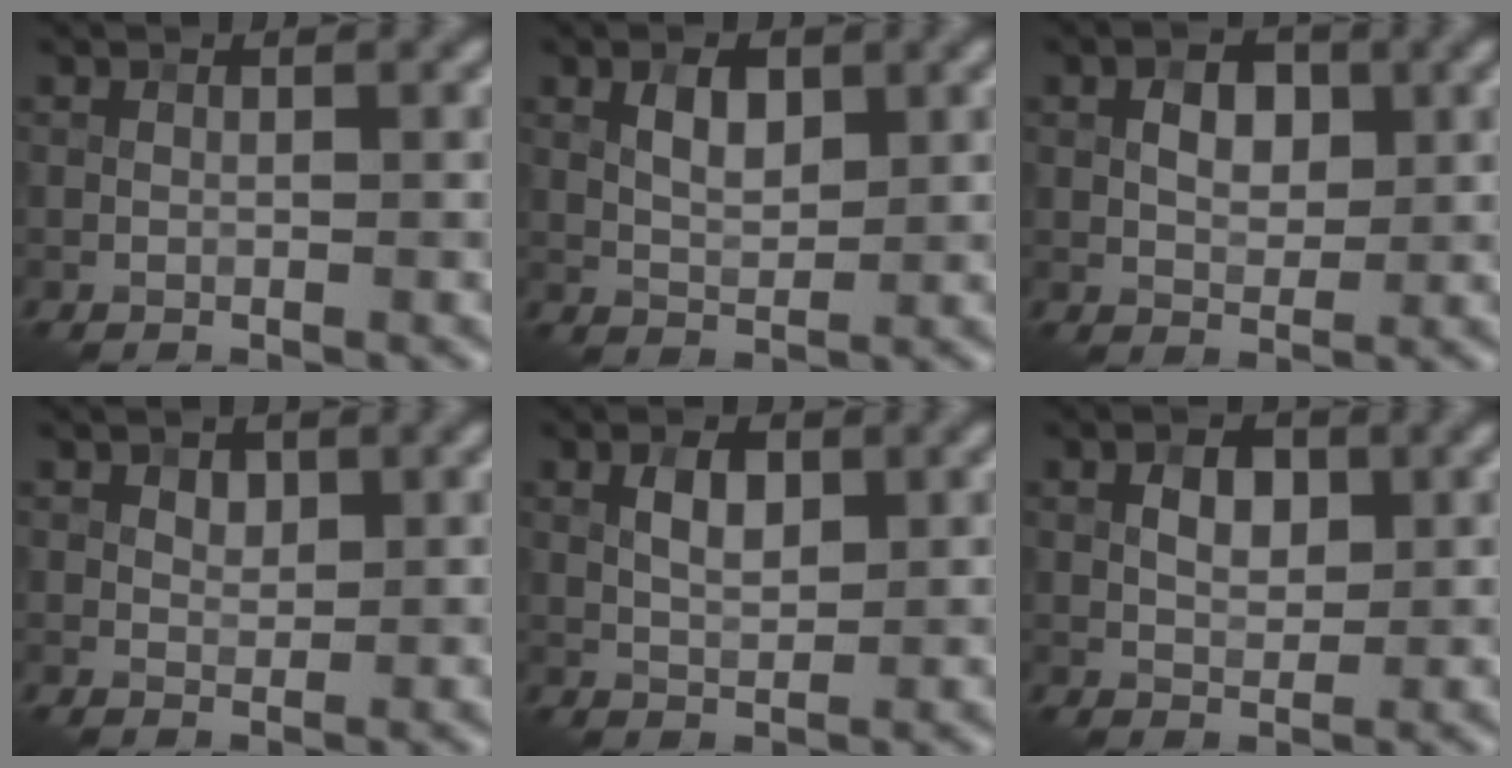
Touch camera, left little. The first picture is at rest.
{"total": 2.8, "force": [1.0, 1.5, 2.2], "torque": [-0.042, 0.000, 0.018]}
{"total": 3.1, "force": [0.6, 2.0, 2.2], "torque": [-0.038, 0.002, 0.009]}
{"total": 1.4, "force": [0.8, 0.9, 0.7], "torque": [-0.012, 0.001, 0.013]}
{"total": 2.7, "force": [0.8, 1.4, 2.2], "torque": [-0.041, 0.002, 0.014]}
{"total": 2.8, "force": [0.6, 1.7, 2.1], "torque": [-0.035, 0.001, 0.009]}